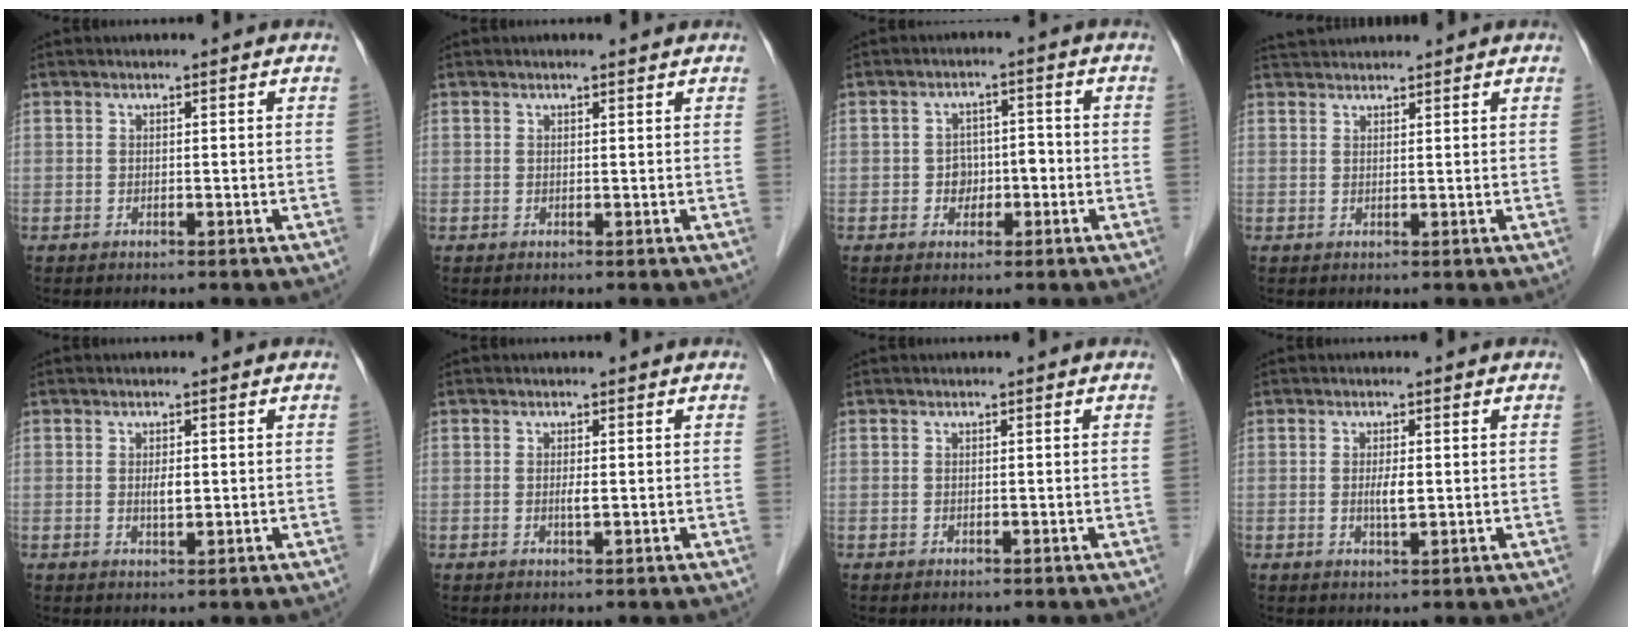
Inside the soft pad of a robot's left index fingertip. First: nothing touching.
{"total": 1.2, "force": [1.1, 0.0, 0.5], "torque": [-0.011, 0.007, 0.017]}
{"total": 3.8, "force": [-1.3, 2.9, 2.0], "torque": [-0.029, 0.015, -0.020]}
{"total": 3.8, "force": [3.7, 0.3, 0.7], "torque": [-0.013, 0.036, 0.067]}
{"total": 1.6, "force": [0.2, 0.5, 1.5], "torque": [-0.030, -0.004, 0.005]}
{"total": 1.0, "force": [0.0, 0.1, 1.0], "torque": [-0.023, -0.004, 0.000]}
{"total": 0.0}
{"total": 2.2, "force": [0.1, 0.4, 2.1], "torque": [-0.044, -0.004, 0.003]}